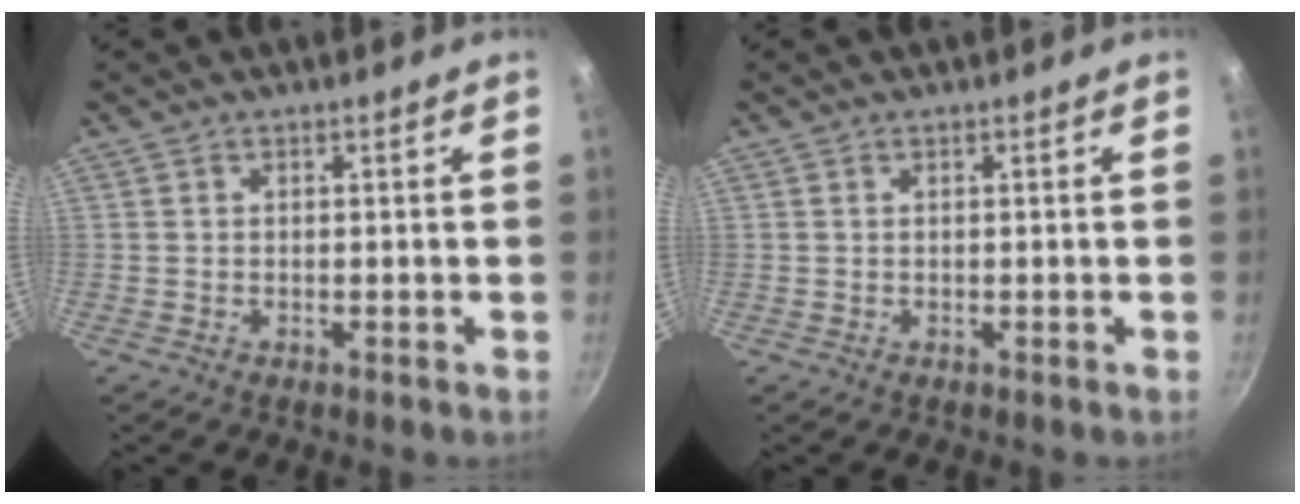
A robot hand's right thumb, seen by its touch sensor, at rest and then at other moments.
{"total": 0.0}